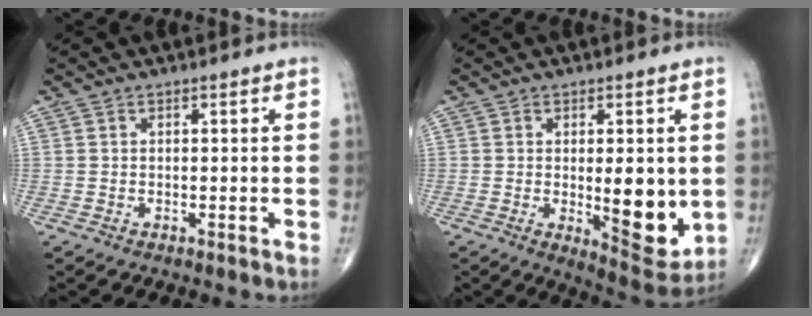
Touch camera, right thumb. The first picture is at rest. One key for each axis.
{"total": 11.3, "fx": -0.8, "fy": 4.2, "fz": 10.5, "tx": -0.118, "ty": -0.025, "tz": 0.001}